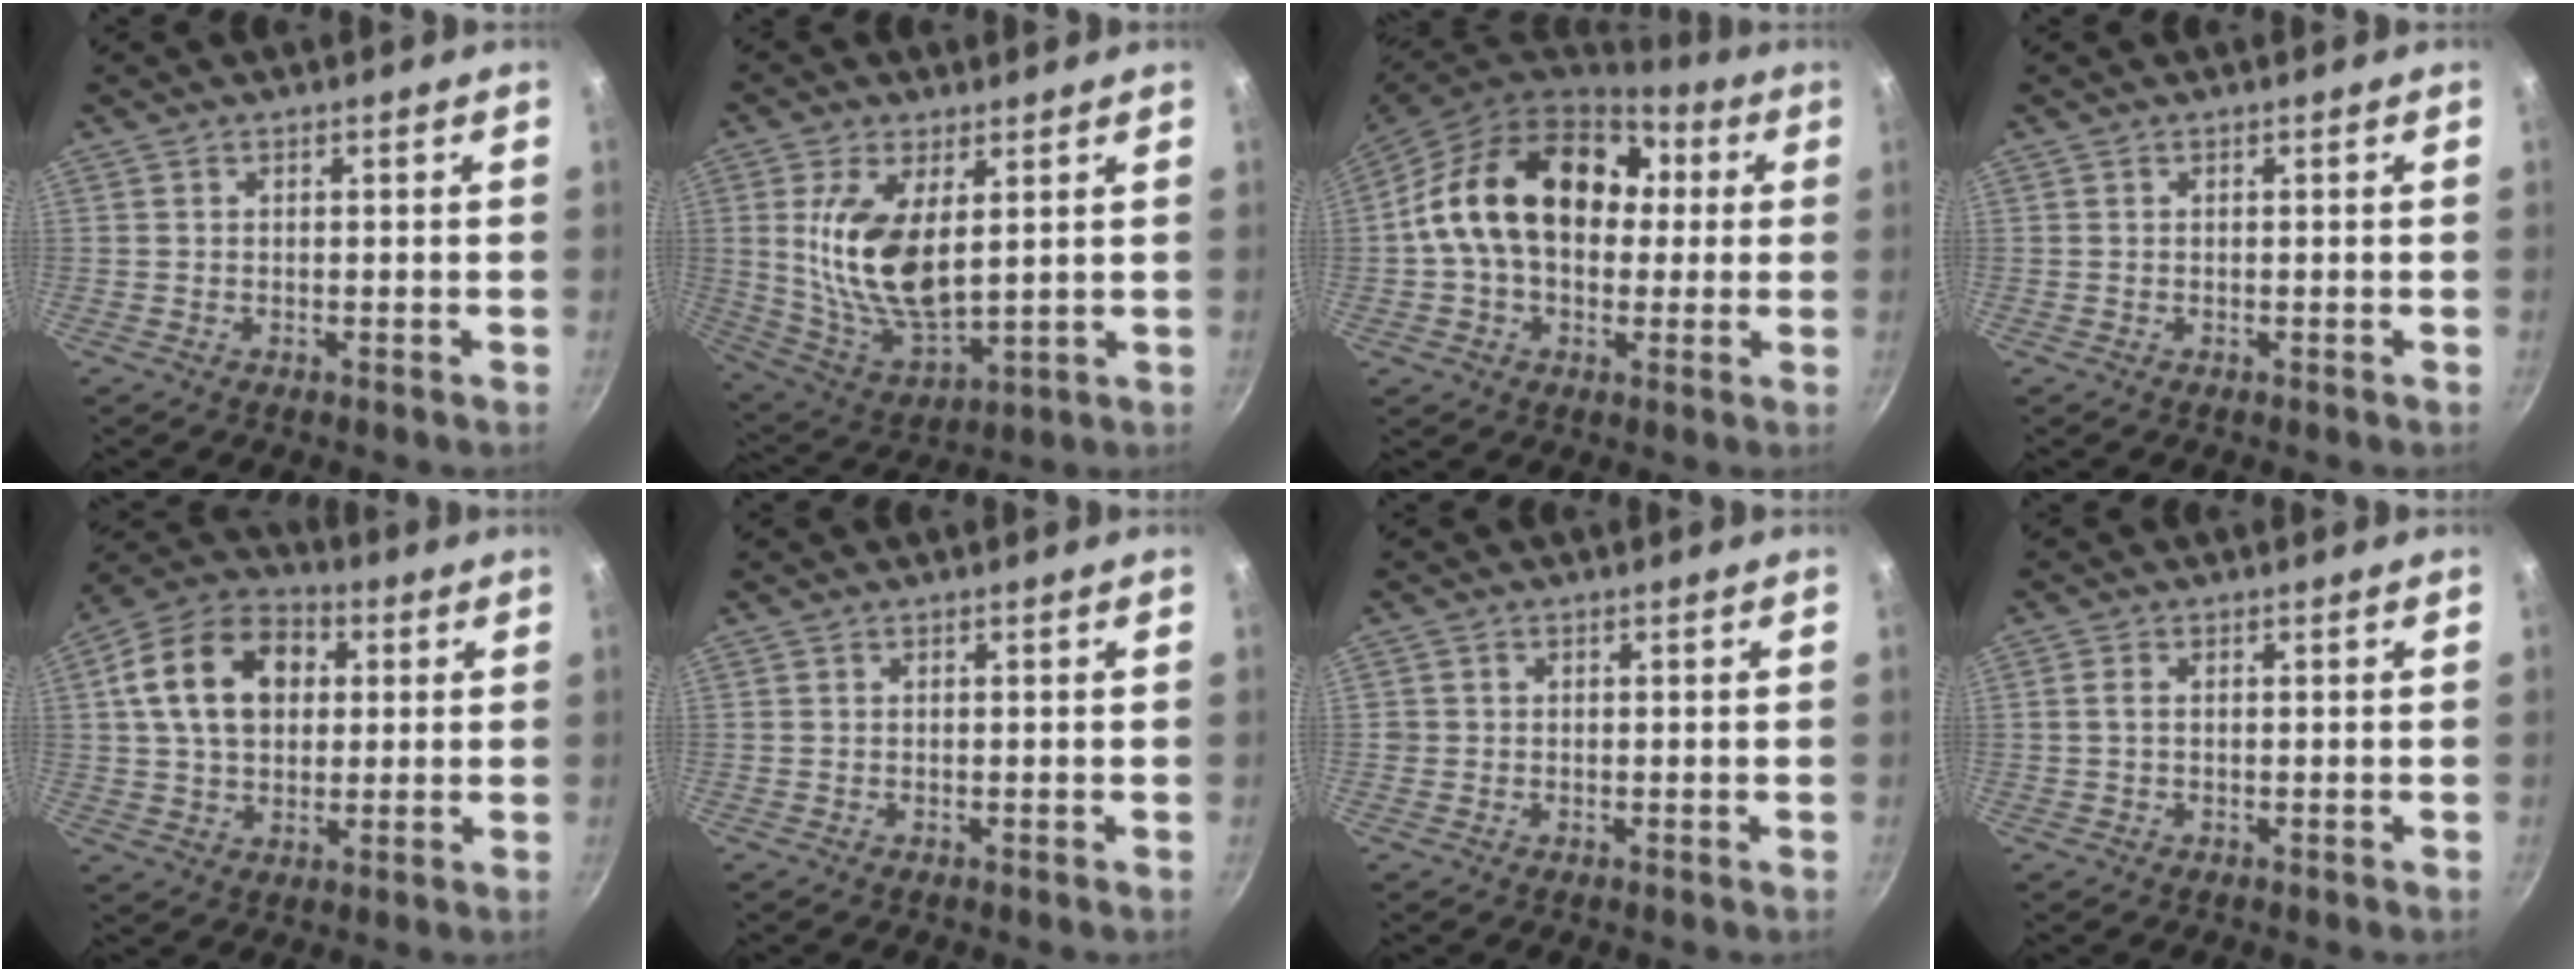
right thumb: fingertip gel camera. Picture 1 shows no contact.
{"total": 15.1, "force": [3.2, 7.4, 12.7], "torque": [-0.239, -0.030, 0.075]}
{"total": 20.8, "force": [2.8, 14.8, 14.3], "torque": [-0.211, 0.036, 0.036]}
{"total": 0.0}
{"total": 16.0, "force": [3.5, 11.5, 10.5], "torque": [-0.159, 0.020, 0.045]}
{"total": 0.0}
{"total": 1.0, "force": [-0.1, 0.9, 0.2], "torque": [0.000, 0.003, -0.001]}
{"total": 1.4, "force": [0.1, 0.8, 1.1], "torque": [-0.024, 0.003, -0.001]}